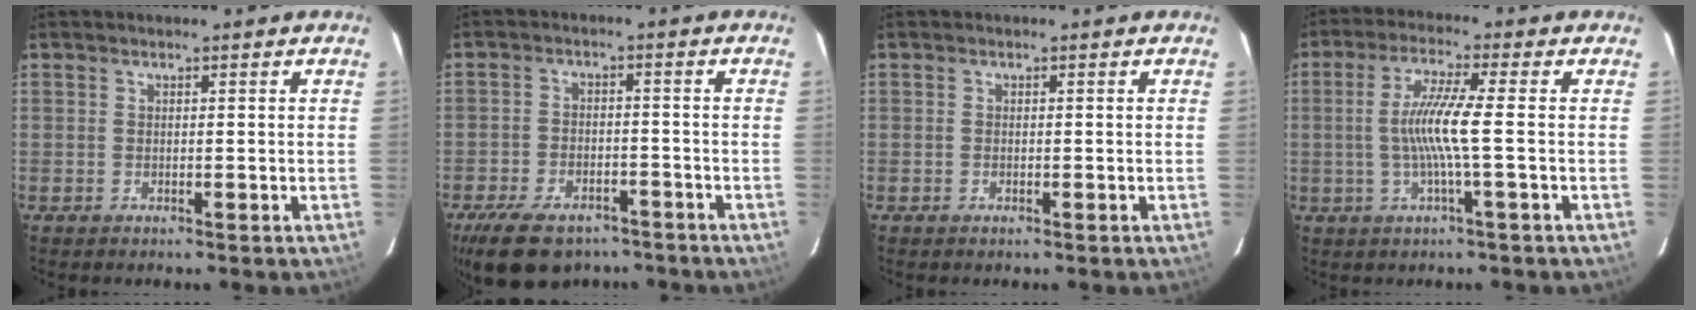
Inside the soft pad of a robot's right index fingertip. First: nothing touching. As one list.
[{"total": 14.5, "force": [-10.2, 7.5, 7.1], "torque": [-0.166, -0.005, -0.156]}, {"total": 0.6, "force": [-0.3, 0.3, 0.4], "torque": [-0.006, 0.000, -0.005]}, {"total": 7.6, "force": [-0.9, -0.8, 7.5], "torque": [-0.153, -0.002, -0.016]}]